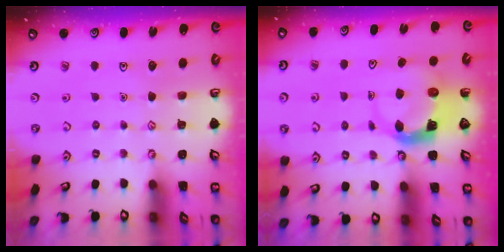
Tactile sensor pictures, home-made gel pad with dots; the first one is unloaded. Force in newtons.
{"total": 4.1, "press": 4.0, "slide": 0.8}